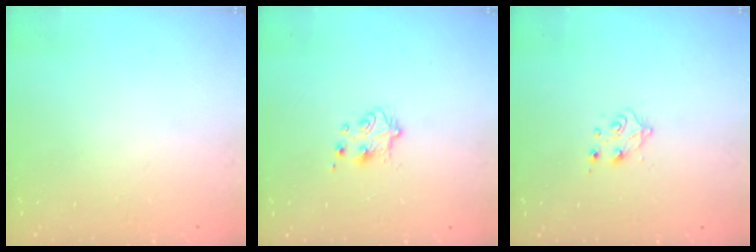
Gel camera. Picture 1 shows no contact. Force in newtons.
{"total": 5.3, "press": 5.2, "slide": 0.6}
{"total": 5.5, "press": 5.4, "slide": 0.6}